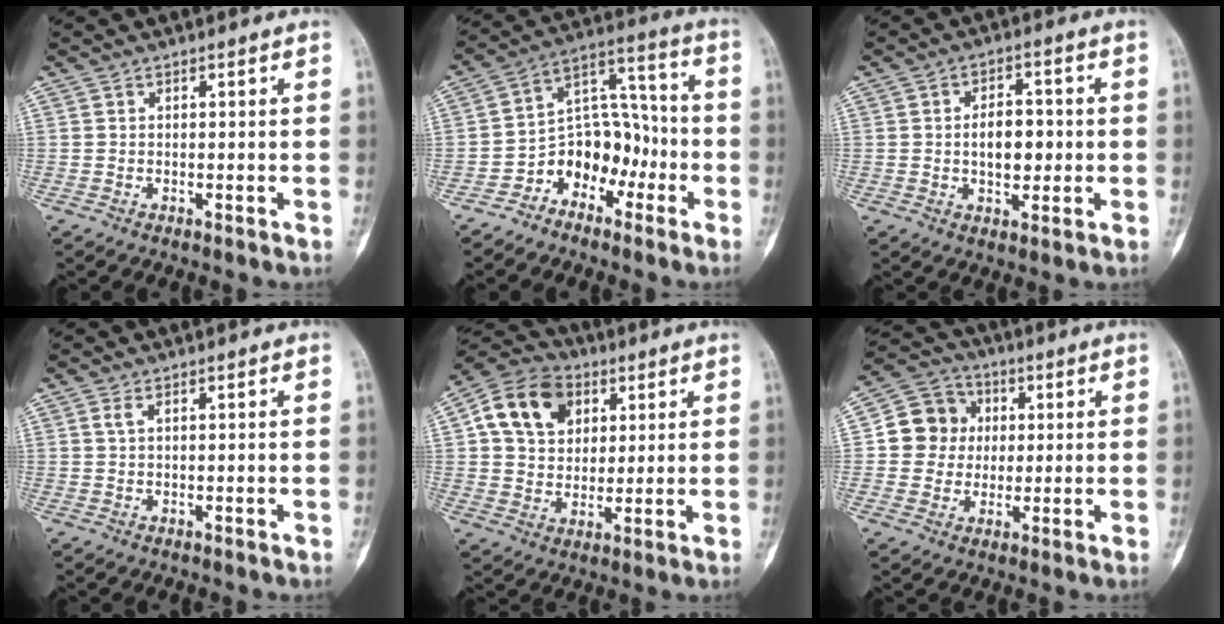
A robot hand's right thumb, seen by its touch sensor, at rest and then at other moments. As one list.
[{"total": 11.7, "force": [-5.5, 8.4, 5.9], "torque": [-0.049, 0.089, -0.105]}, {"total": 7.3, "force": [-0.2, 4.5, 5.7], "torque": [-0.065, 0.010, -0.005]}, {"total": 1.0, "force": [0.4, 0.2, 0.9], "torque": [-0.026, 0.005, 0.010]}, {"total": 14.0, "force": [4.8, 10.6, 7.8], "torque": [-0.114, -0.001, 0.077]}, {"total": 9.7, "force": [1.0, 9.1, 3.3], "torque": [-0.022, 0.012, 0.009]}]